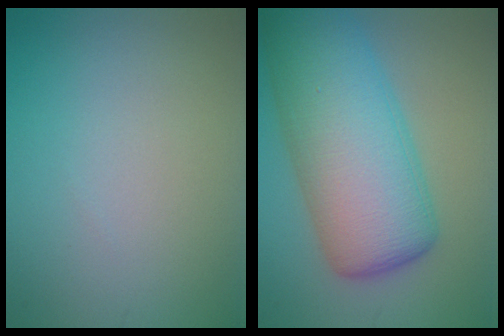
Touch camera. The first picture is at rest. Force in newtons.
{"total": 11.3, "press": 11.2, "slide": 0.4}